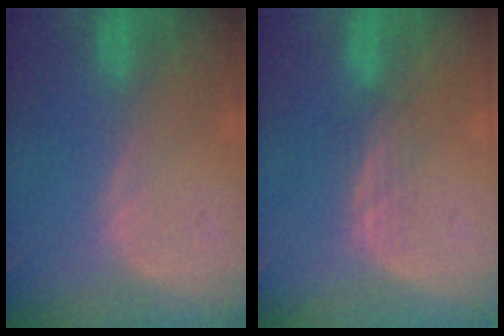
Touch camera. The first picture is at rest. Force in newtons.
{"total": 2.4, "press": 2.3, "slide": 0.5}